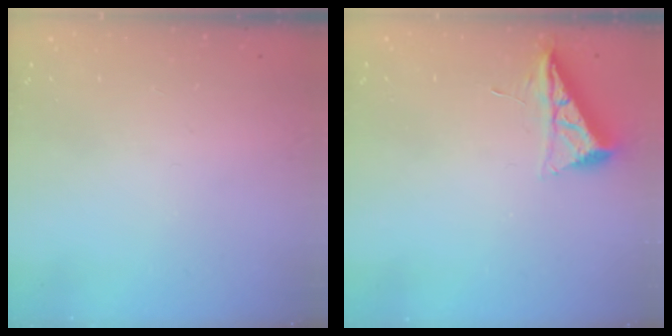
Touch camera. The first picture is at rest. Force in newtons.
{"total": 6.8, "press": 6.8, "slide": 0.9}